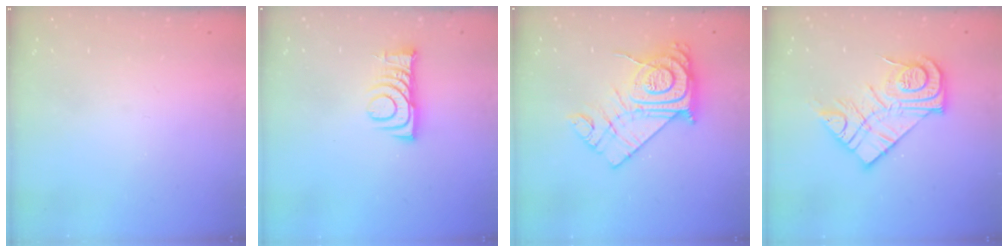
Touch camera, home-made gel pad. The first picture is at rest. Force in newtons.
{"total": 8.1, "press": 8.1, "slide": 0.9}
{"total": 18.1, "press": 18.0, "slide": 1.5}
{"total": 16.3, "press": 16.2, "slide": 1.1}